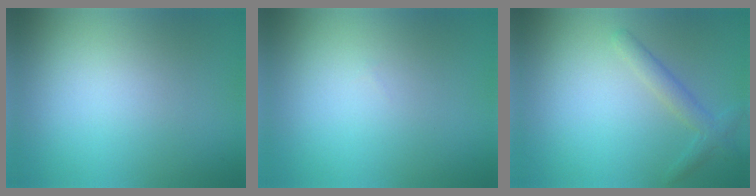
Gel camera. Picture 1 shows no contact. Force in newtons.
{"total": 0.0}
{"total": 2.0, "press": 2.0, "slide": 0.1}